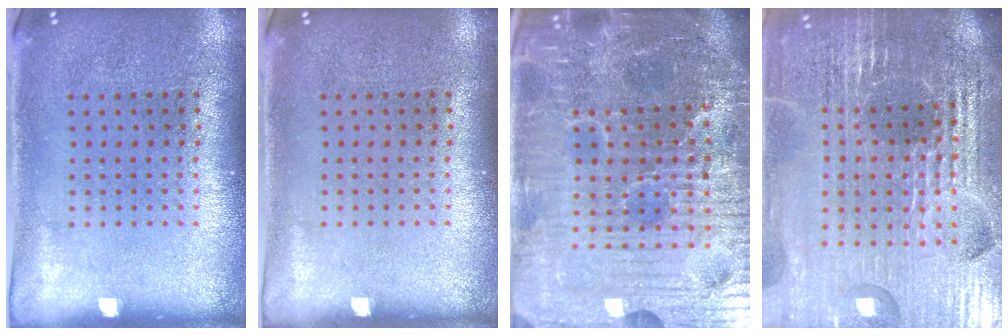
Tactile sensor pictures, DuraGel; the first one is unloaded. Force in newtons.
{"total": 0.0}
{"total": 7.3, "press": 6.6, "slide": 3.1}
{"total": 5.9, "press": 5.3, "slide": 2.6}